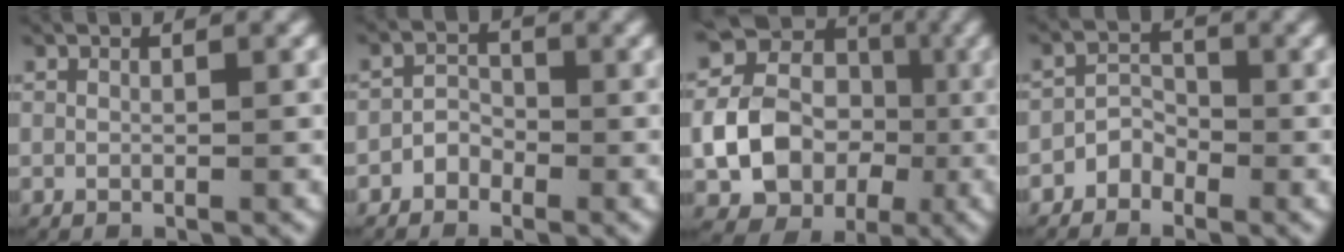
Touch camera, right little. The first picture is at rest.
{"total": 2.1, "force": [-1.1, 1.7, 0.5], "torque": [-0.011, -0.002, -0.025]}
{"total": 12.3, "force": [-2.0, 10.8, 5.5], "torque": [-0.133, -0.047, -0.023]}
{"total": 2.6, "force": [-1.6, 2.0, 0.6], "torque": [-0.016, -0.003, -0.033]}